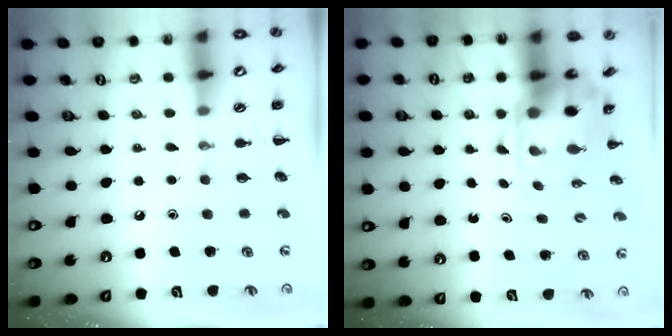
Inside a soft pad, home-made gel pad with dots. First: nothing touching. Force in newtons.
{"total": 3.7, "press": 3.6, "slide": 0.9}